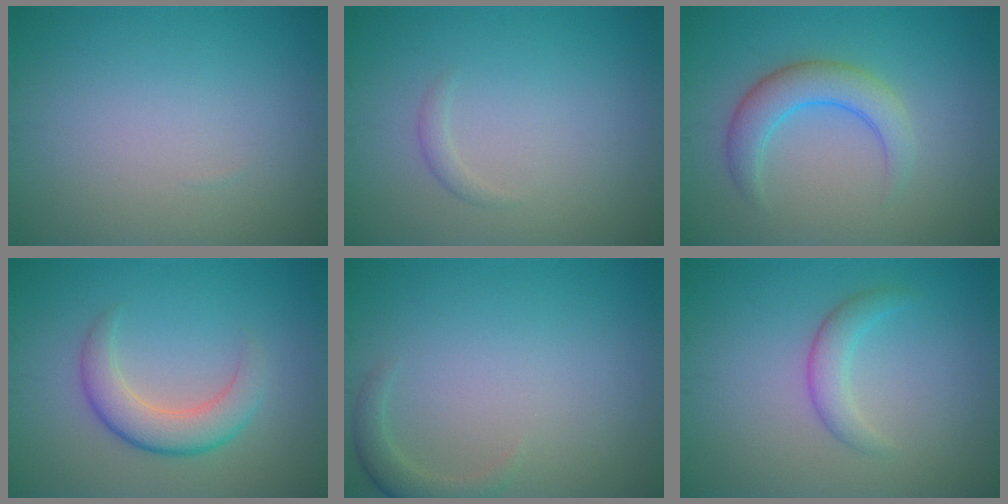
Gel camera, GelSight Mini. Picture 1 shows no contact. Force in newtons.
{"total": 0.8, "press": 0.8, "slide": 0.0}
{"total": 4.0, "press": 4.0, "slide": 0.2}
{"total": 4.0, "press": 4.0, "slide": 0.1}
{"total": 1.8, "press": 1.8, "slide": 0.3}
{"total": 2.2, "press": 2.2, "slide": 0.1}